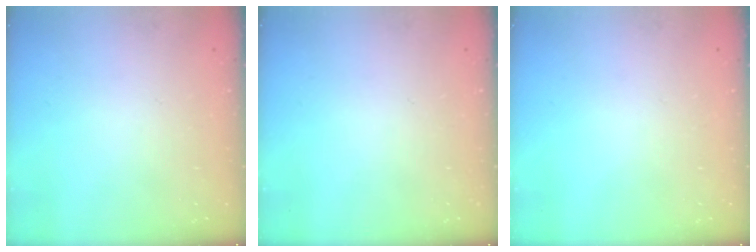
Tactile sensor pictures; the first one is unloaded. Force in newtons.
{"total": 0.0}
{"total": 0.0}